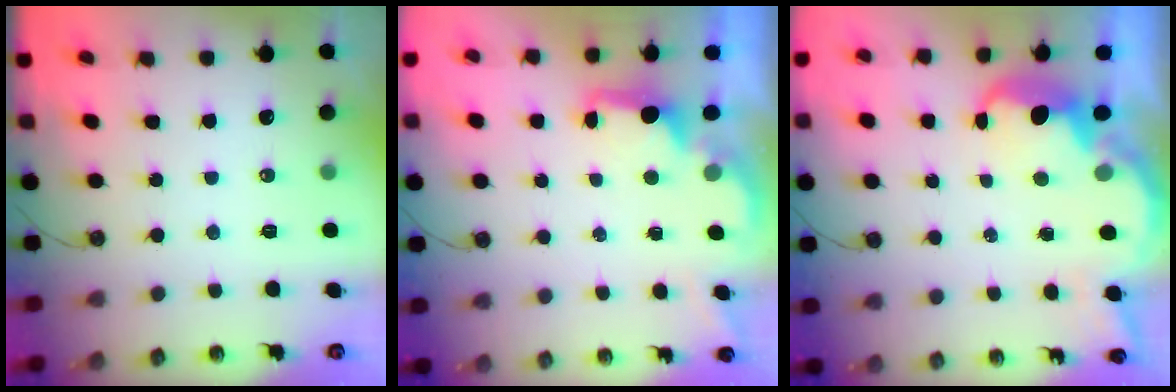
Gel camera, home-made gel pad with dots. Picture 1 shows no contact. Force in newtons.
{"total": 2.0, "press": 1.8, "slide": 0.8}
{"total": 6.3, "press": 6.3, "slide": 0.9}